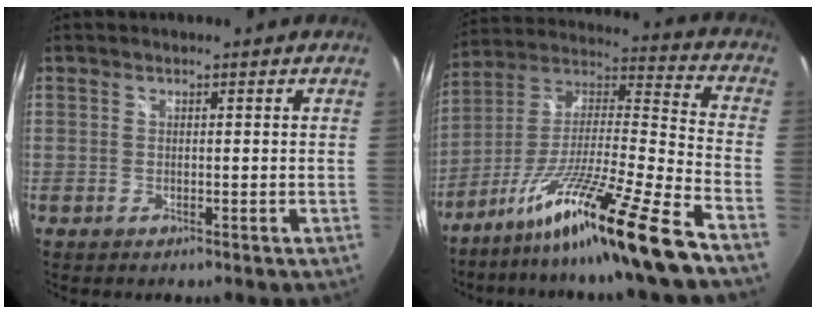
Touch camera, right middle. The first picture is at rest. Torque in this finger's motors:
{"motor_torque": [2.14, 0.00, 0.59, 0.21]}